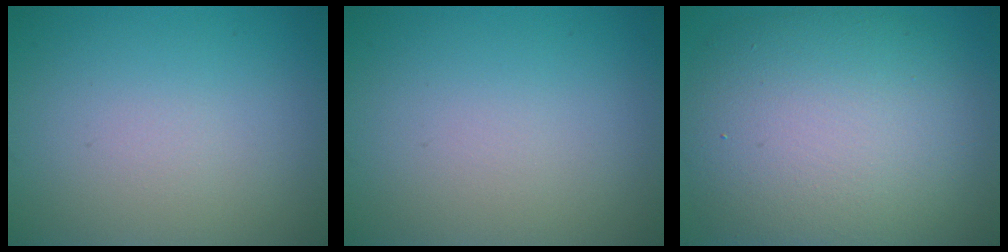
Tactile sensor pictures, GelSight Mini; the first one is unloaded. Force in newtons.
{"total": 0.0}
{"total": 12.0, "press": 12.0, "slide": 0.5}